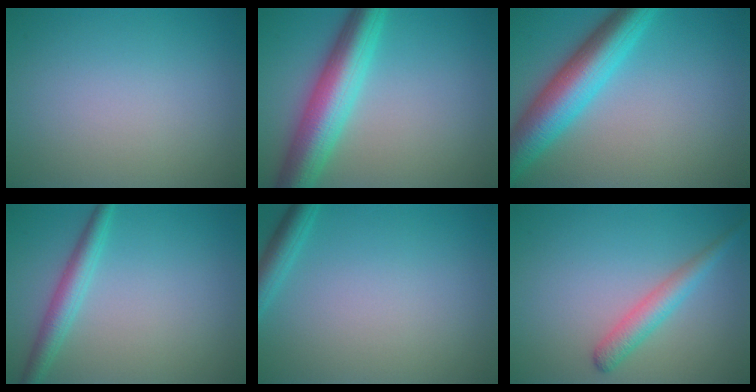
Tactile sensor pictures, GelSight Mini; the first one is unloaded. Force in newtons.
{"total": 7.4, "press": 7.4, "slide": 0.2}
{"total": 7.5, "press": 7.5, "slide": 0.3}
{"total": 2.8, "press": 2.8, "slide": 0.1}
{"total": 2.1, "press": 2.1, "slide": 0.1}
{"total": 2.7, "press": 2.7, "slide": 0.1}